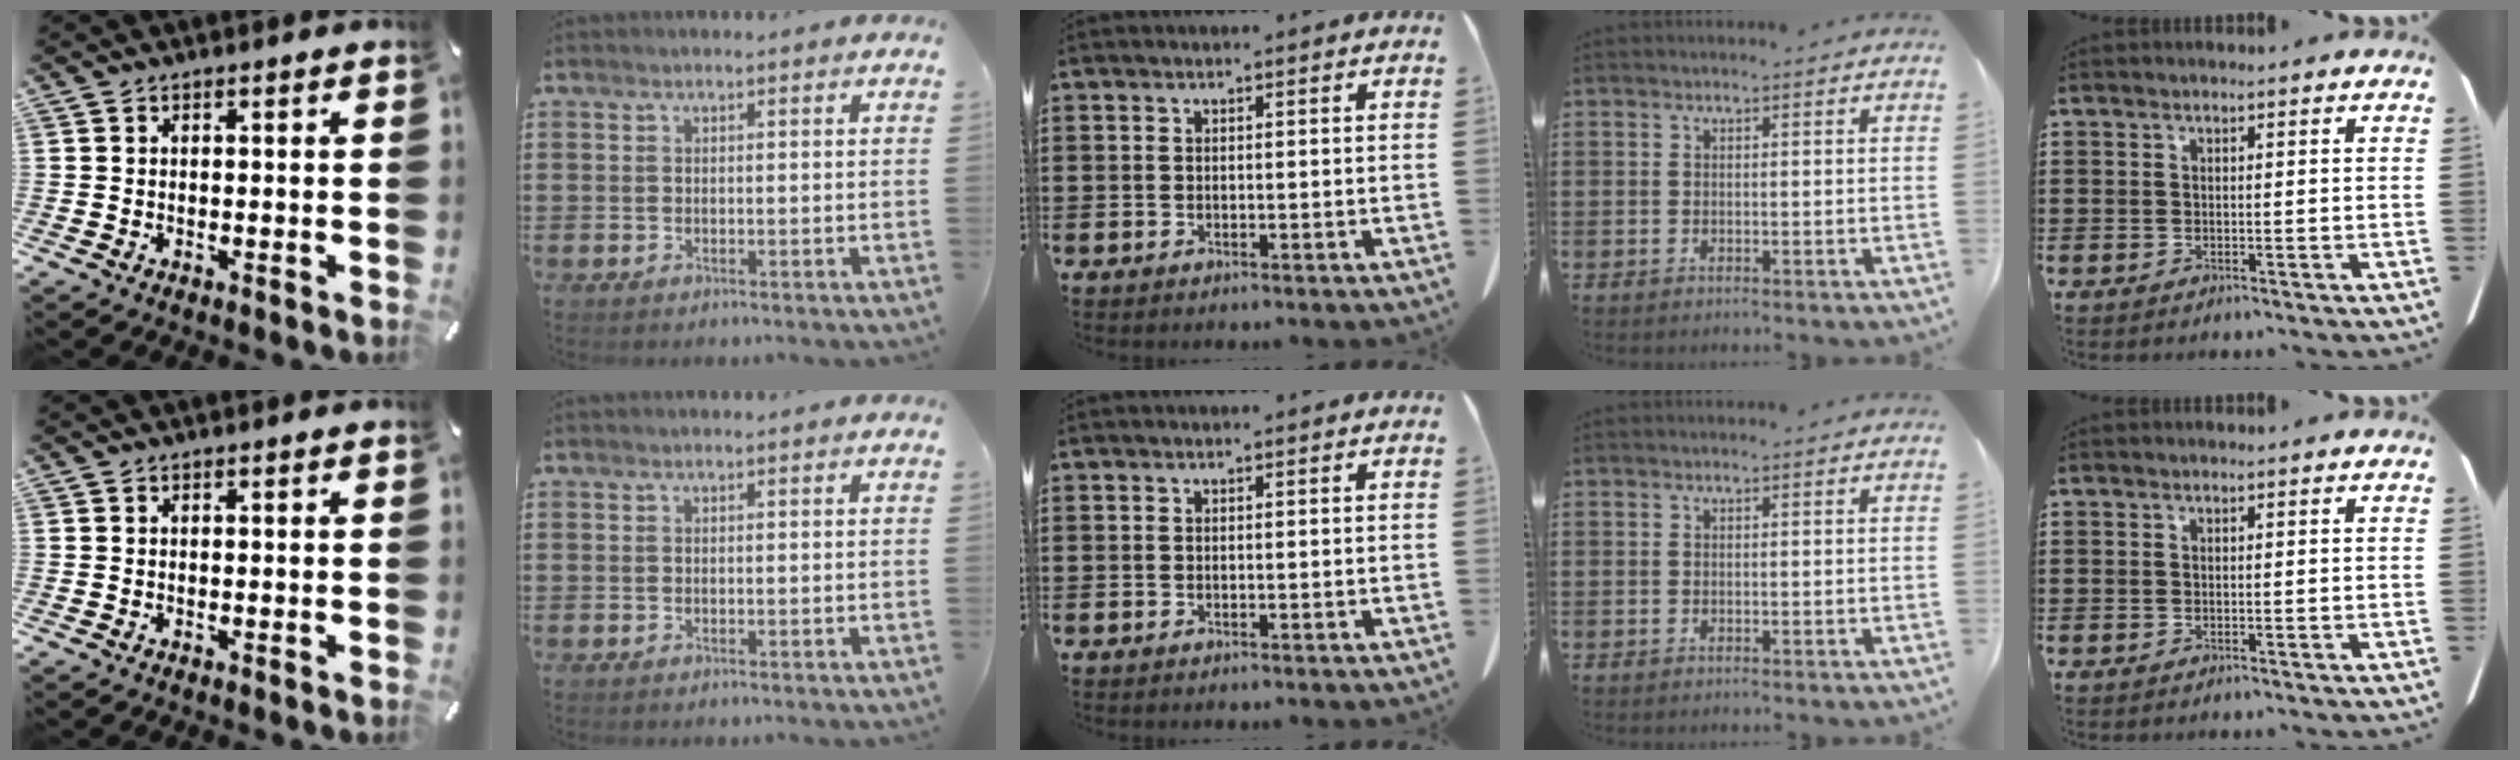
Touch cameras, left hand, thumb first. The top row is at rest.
{}